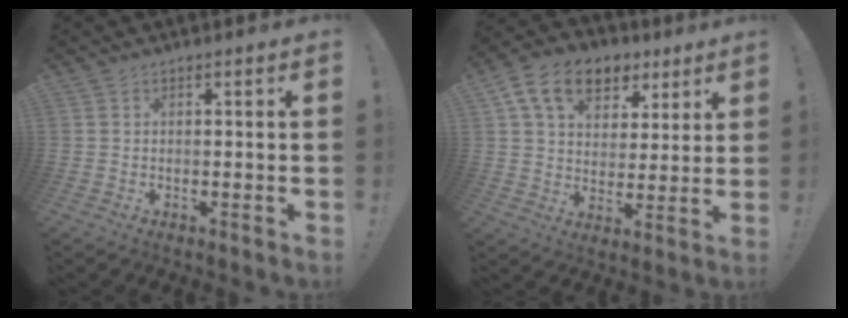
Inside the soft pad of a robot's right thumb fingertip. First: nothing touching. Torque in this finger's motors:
{"motor_torque": [0.24, 0.99, 0.42, -0.15, 0.10]}